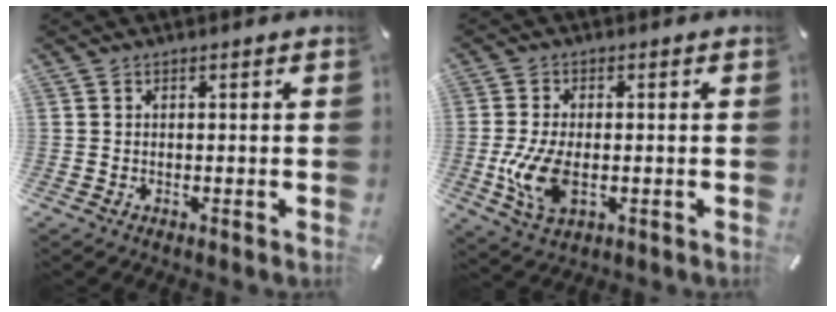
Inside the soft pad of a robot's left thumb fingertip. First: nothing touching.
{"total": 9.8, "force": [-1.5, 5.4, 8.0], "torque": [-0.190, -0.014, -0.025]}